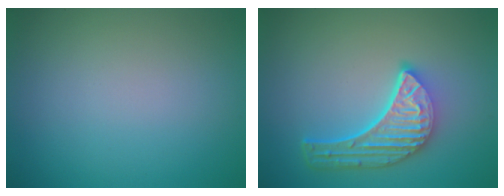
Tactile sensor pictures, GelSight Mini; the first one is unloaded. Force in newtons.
{"total": 5.7, "press": 4.2, "slide": 3.8}